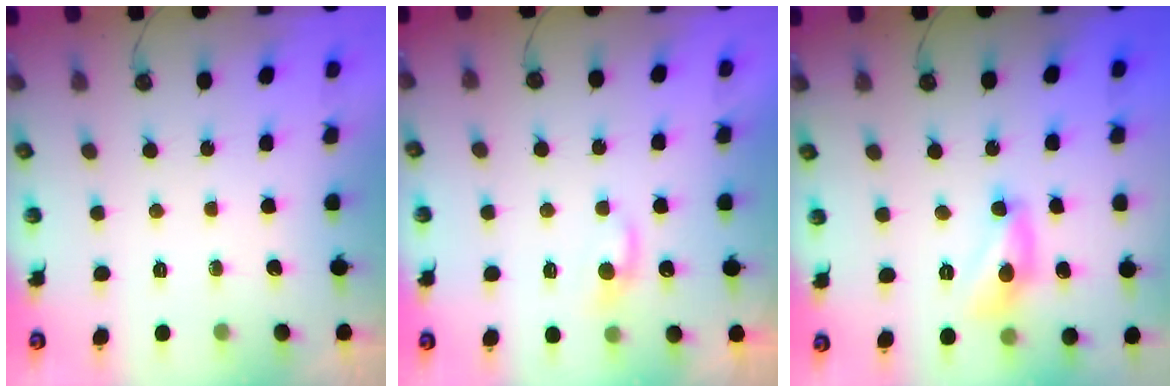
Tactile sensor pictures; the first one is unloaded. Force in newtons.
{"total": 0.9, "press": 0.5, "slide": 0.7}
{"total": 9.8, "press": 9.8, "slide": 0.7}